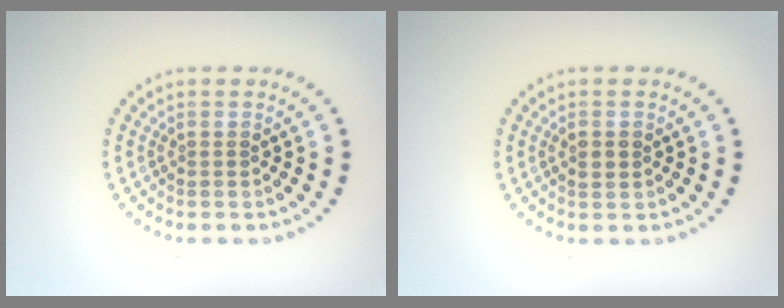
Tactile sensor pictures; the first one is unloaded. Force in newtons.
{"total": 1.0, "press": 1.0, "slide": 0.1}